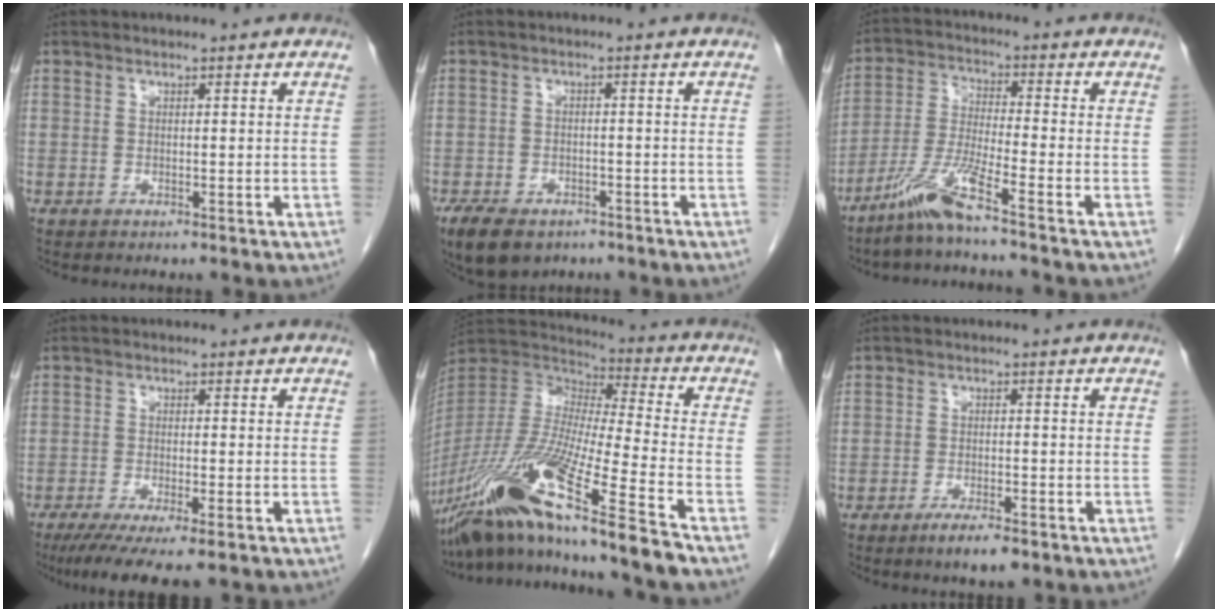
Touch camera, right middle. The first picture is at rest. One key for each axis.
{"total": 9.7, "fx": -6.6, "fy": 5.4, "fz": 4.7, "tx": -0.092, "ty": -0.004, "tz": -0.097}
{"total": 7.8, "fx": -5.6, "fy": -0.9, "fz": 5.2, "tx": -0.113, "ty": -0.023, "tz": -0.120}
{"total": 8.1, "fx": -5.7, "fy": 1.0, "fz": 5.7, "tx": -0.086, "ty": -0.019, "tz": -0.091}
{"total": 22.2, "fx": -15.5, "fy": -1.3, "fz": 15.8, "tx": -0.332, "ty": -0.055, "tz": -0.295}
{"total": 4.0, "fx": -2.7, "fy": 0.7, "fz": 2.9, "tx": -0.053, "ty": -0.005, "tz": -0.042}